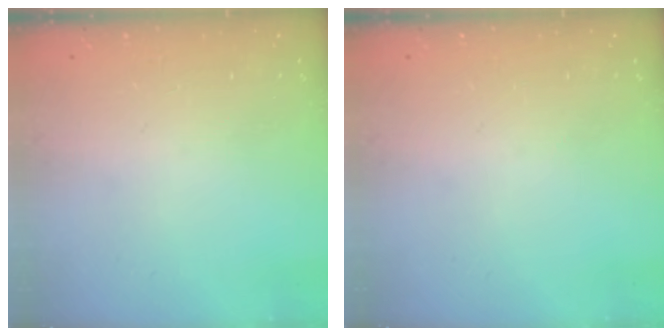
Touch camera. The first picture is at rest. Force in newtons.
{"total": 0.0}